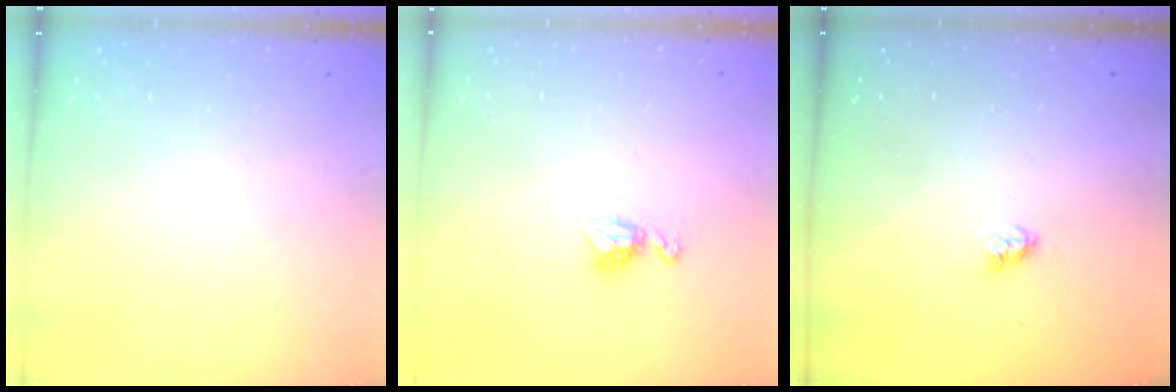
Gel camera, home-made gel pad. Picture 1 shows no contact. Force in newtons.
{"total": 7.9, "press": 7.9, "slide": 0.6}
{"total": 3.4, "press": 3.4, "slide": 0.4}